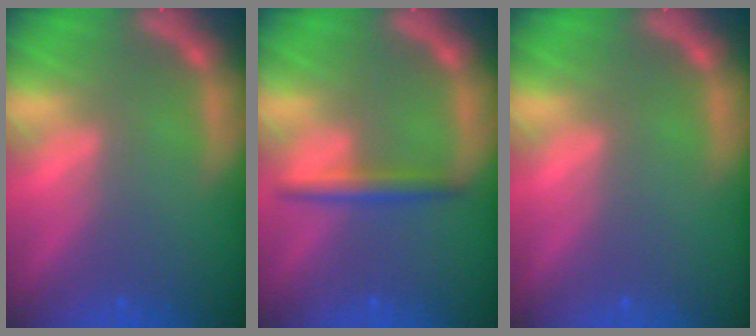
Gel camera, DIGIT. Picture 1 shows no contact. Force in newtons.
{"total": 2.5}
{"total": 0.0}